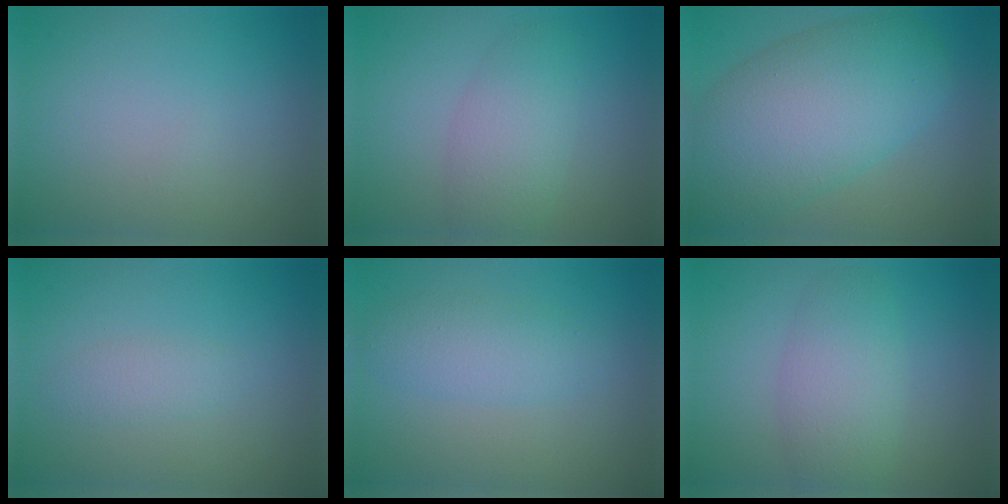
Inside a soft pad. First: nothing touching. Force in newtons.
{"total": 3.9, "press": 3.9, "slide": 0.2}
{"total": 10.6, "press": 10.6, "slide": 0.4}
{"total": 1.5, "press": 1.5, "slide": 0.0}
{"total": 2.8, "press": 2.8, "slide": 0.1}
{"total": 4.5, "press": 4.5, "slide": 0.3}